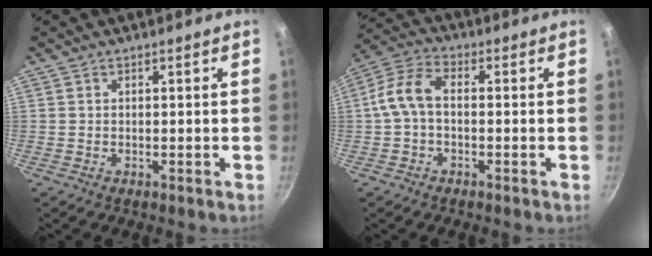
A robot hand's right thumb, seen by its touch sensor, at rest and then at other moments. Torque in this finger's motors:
{"motor_torque": [-0.14, 0.42, 0.73, -0.06, 0.08]}